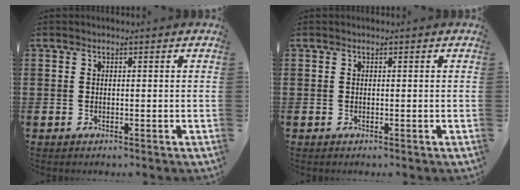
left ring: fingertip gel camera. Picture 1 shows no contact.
{"total": 0.0}